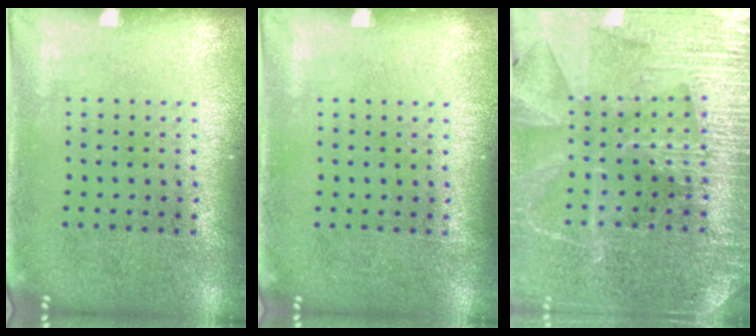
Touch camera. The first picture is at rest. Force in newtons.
{"total": 0.0}
{"total": 4.1, "press": 3.9, "slide": 1.4}